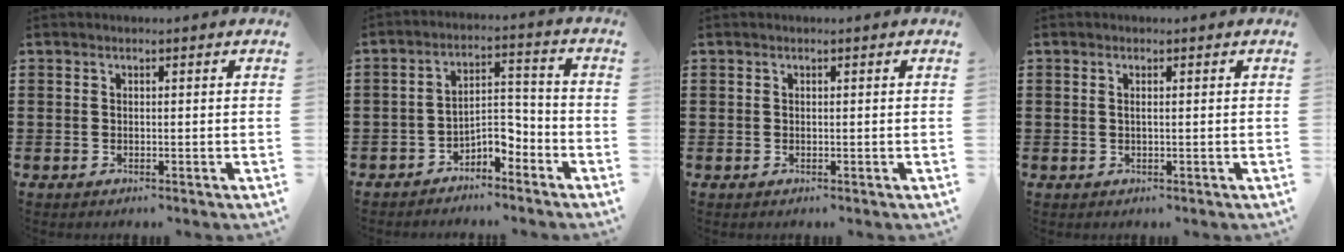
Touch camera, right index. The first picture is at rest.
{"total": 5.2, "force": [-3.7, 2.0, 3.0], "torque": [-0.054, 0.013, -0.070]}
{"total": 0.0}
{"total": 0.7, "force": [0.1, 0.0, 0.7], "torque": [-0.013, -0.001, 0.002]}